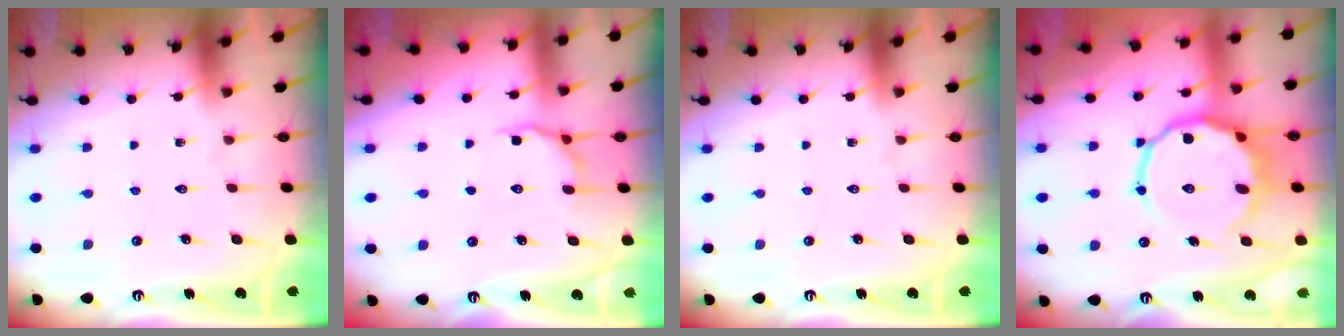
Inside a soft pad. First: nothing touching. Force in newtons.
{"total": 6.0, "press": 5.8, "slide": 1.8}
{"total": 0.0}
{"total": 12.1, "press": 11.7, "slide": 3.0}